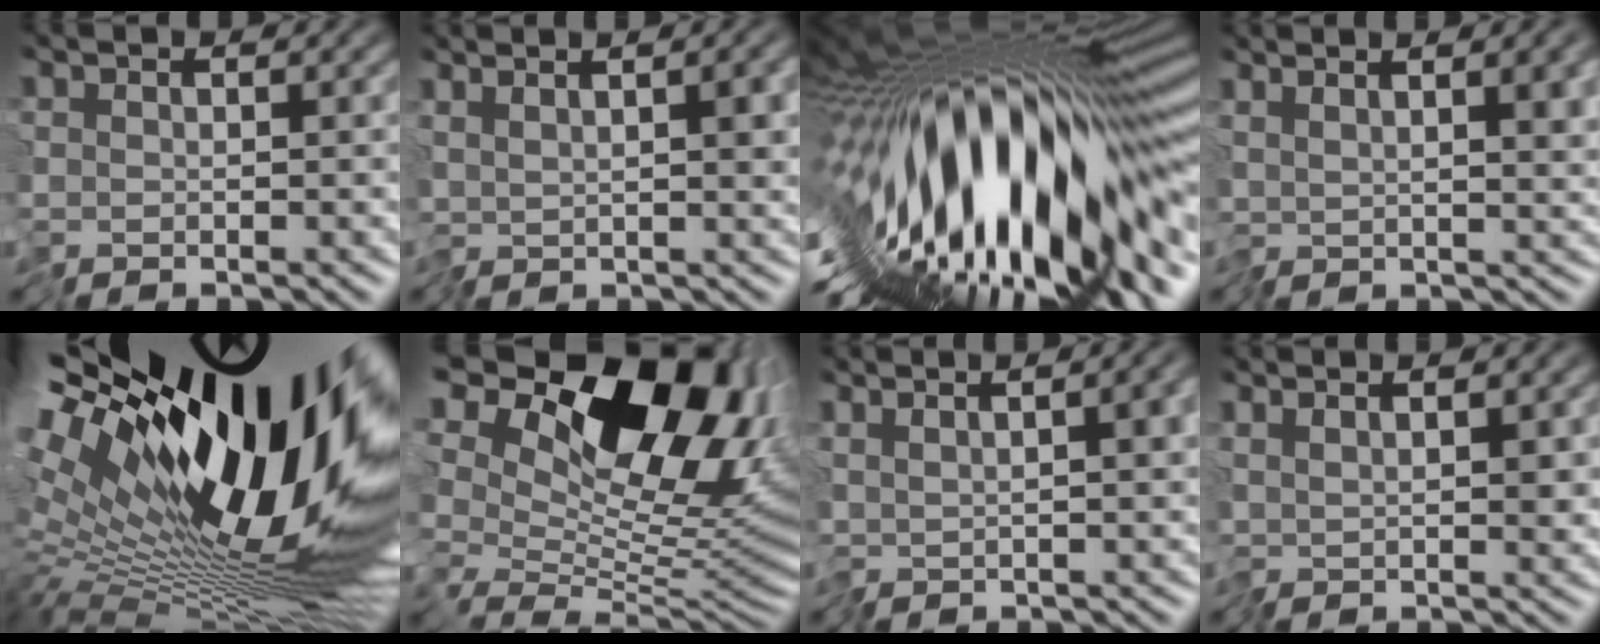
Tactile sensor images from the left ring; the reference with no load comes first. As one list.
[{"total": 4.4, "force": [1.0, 1.2, 4.2], "torque": [-0.070, 0.008, 0.014]}, {"total": 18.9, "force": [-5.4, 5.9, 17.1], "torque": [-0.280, -0.020, -0.105]}, {"total": 7.0, "force": [2.1, 2.4, 6.3], "torque": [-0.103, 0.003, 0.040]}, {"total": 20.7, "force": [5.3, 8.2, 18.2], "torque": [-0.311, 0.009, 0.091]}, {"total": 17.1, "force": [8.0, 9.4, 11.8], "torque": [-0.193, 0.038, 0.132]}, {"total": 7.1, "force": [1.7, 2.6, 6.3], "torque": [-0.096, 0.014, 0.033]}, {"total": 1.8, "force": [1.0, 0.0, 1.6], "torque": [-0.034, -0.002, 0.019]}]